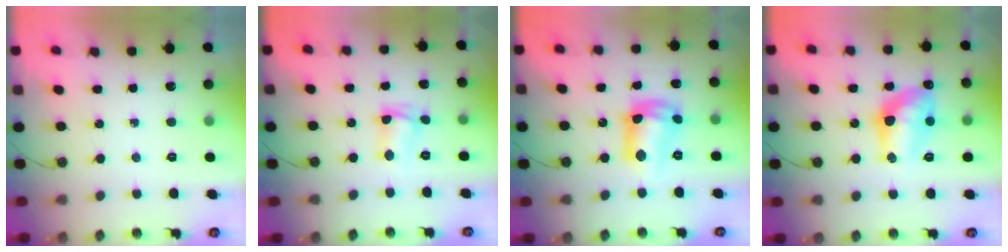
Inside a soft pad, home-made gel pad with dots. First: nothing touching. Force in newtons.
{"total": 4.0, "press": 3.9, "slide": 0.9}
{"total": 13.0, "press": 12.9, "slide": 1.1}
{"total": 13.2, "press": 13.2, "slide": 1.0}